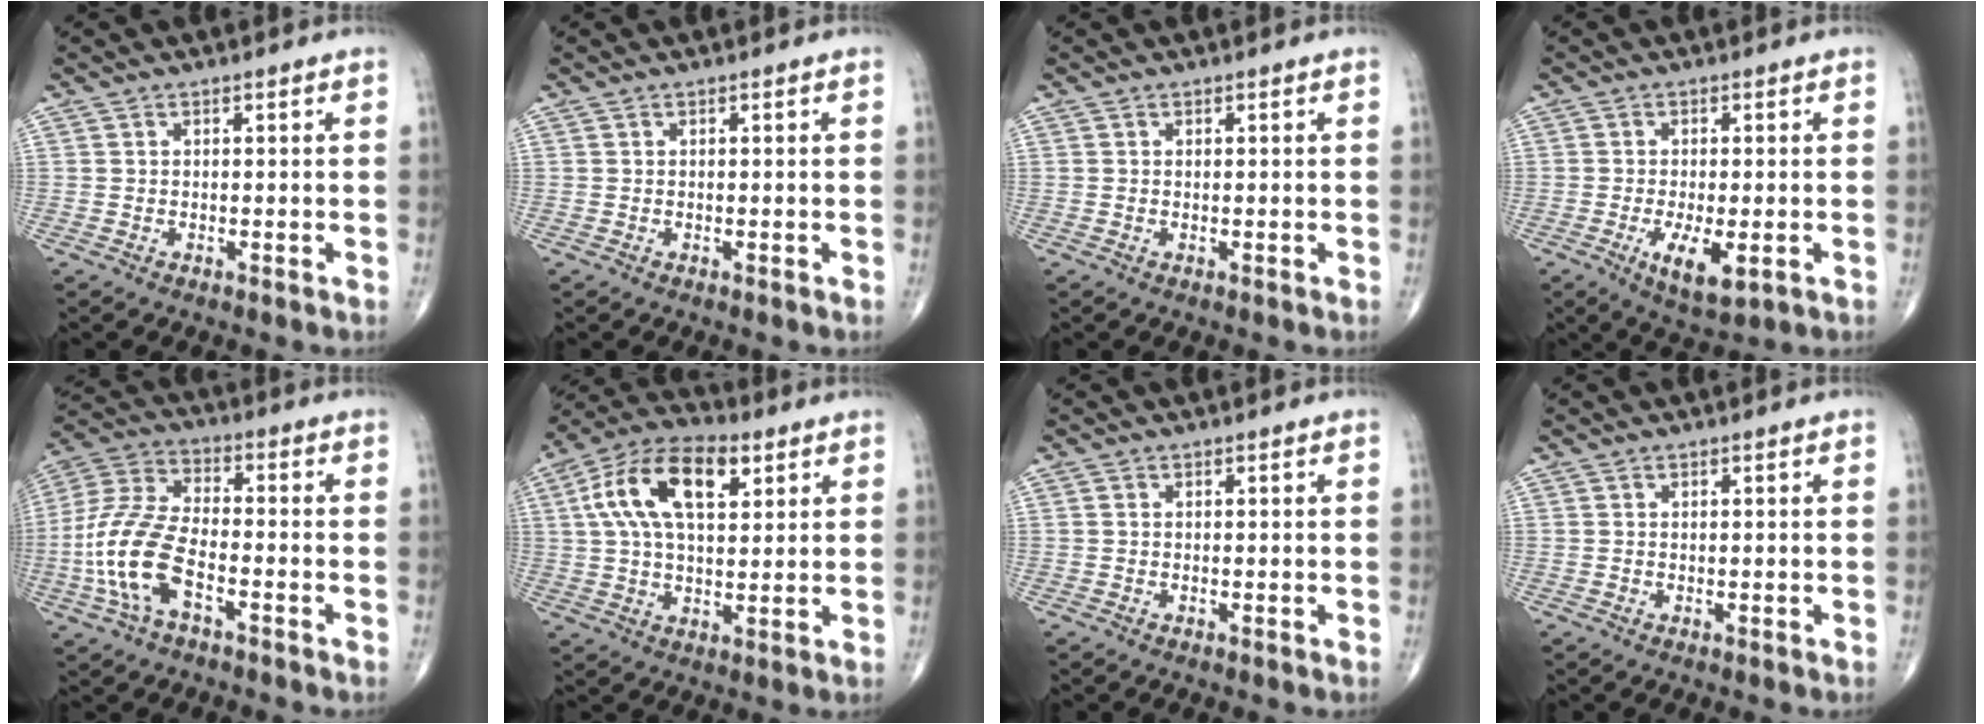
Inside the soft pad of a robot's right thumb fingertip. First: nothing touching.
{"total": 0.0}
{"total": 0.0}
{"total": 7.1, "force": [-2.1, 2.6, 6.3], "torque": [-0.110, -0.016, -0.029]}
{"total": 14.5, "force": [-4.7, 6.8, 11.9], "torque": [-0.260, 0.031, -0.093]}
{"total": 15.8, "force": [5.2, 8.3, 12.4], "torque": [-0.218, 0.012, 0.086]}
{"total": 0.0}
{"total": 0.0}